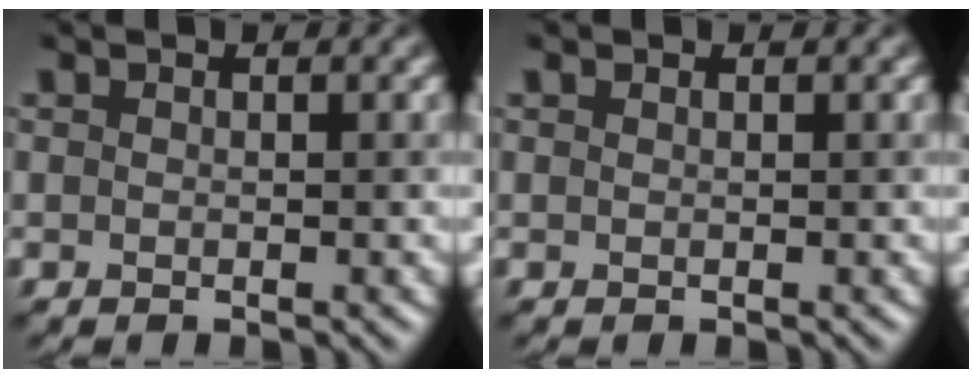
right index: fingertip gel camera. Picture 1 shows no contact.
{"total": 0.0}